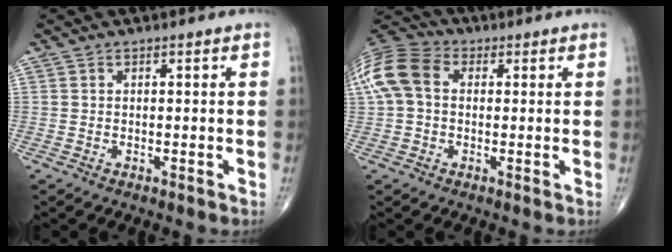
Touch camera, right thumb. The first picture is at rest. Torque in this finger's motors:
{"motor_torque": [-0.43, 0.74, 0.22, 0.03, 0.12]}